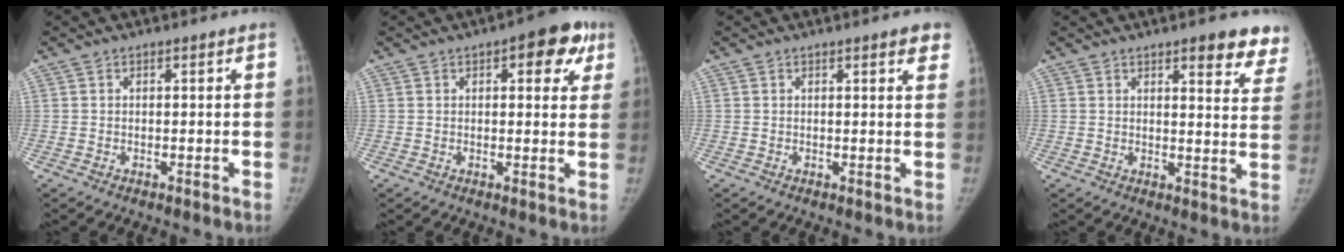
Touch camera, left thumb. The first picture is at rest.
{"total": 8.3, "force": [3.8, 3.9, 6.3], "torque": [-0.037, -0.003, 0.038]}
{"total": 3.3, "force": [2.2, 0.8, 2.3], "torque": [-0.012, -0.004, 0.021]}
{"total": 10.0, "force": [7.5, 3.1, 5.9], "torque": [-0.030, -0.037, 0.077]}